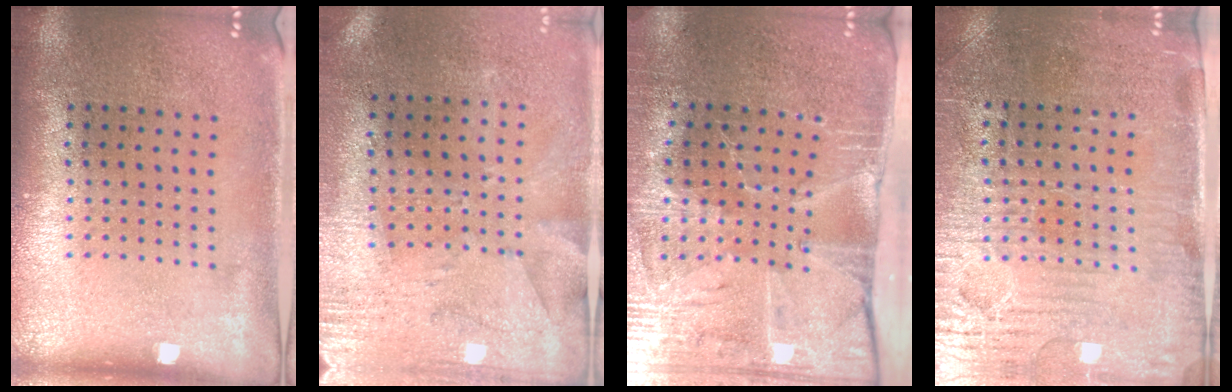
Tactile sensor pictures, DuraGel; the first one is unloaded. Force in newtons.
{"total": 2.8, "press": 2.3, "slide": 1.7}
{"total": 4.4, "press": 3.7, "slide": 2.4}
{"total": 3.9, "press": 3.5, "slide": 1.5}